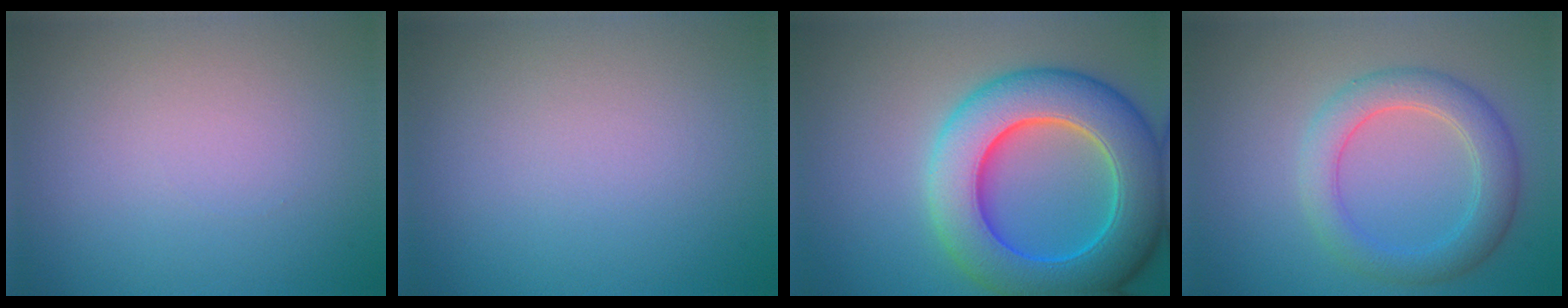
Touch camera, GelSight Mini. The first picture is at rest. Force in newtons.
{"total": 0.0}
{"total": 10.5, "press": 10.5, "slide": 0.3}
{"total": 4.2, "press": 4.2, "slide": 0.2}